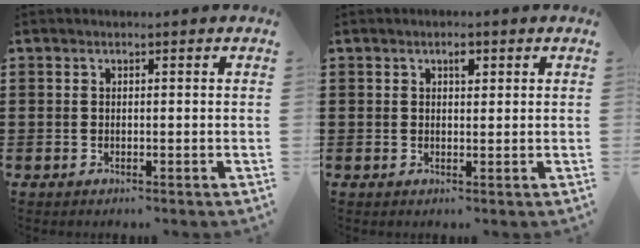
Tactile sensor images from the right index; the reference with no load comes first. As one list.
[{"total": 1.8, "force": [0.8, 0.9, 1.3], "torque": [-0.022, 0.002, 0.012]}]